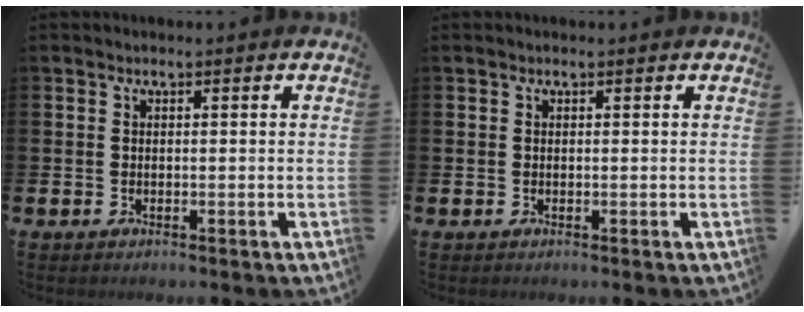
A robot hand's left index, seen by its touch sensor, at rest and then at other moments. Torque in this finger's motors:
{"motor_torque": [0.67, -1.47, 0.19, 0.01]}